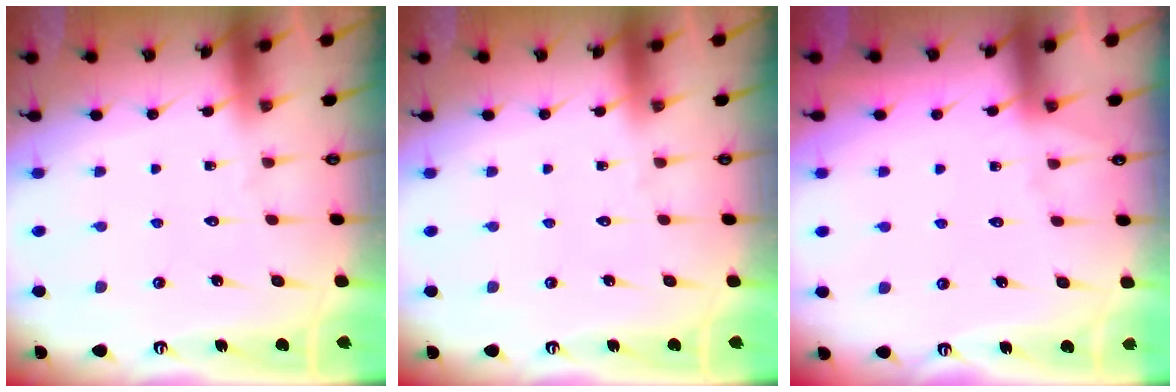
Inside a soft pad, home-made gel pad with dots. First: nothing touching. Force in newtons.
{"total": 0.0}
{"total": 3.3, "press": 3.2, "slide": 0.5}